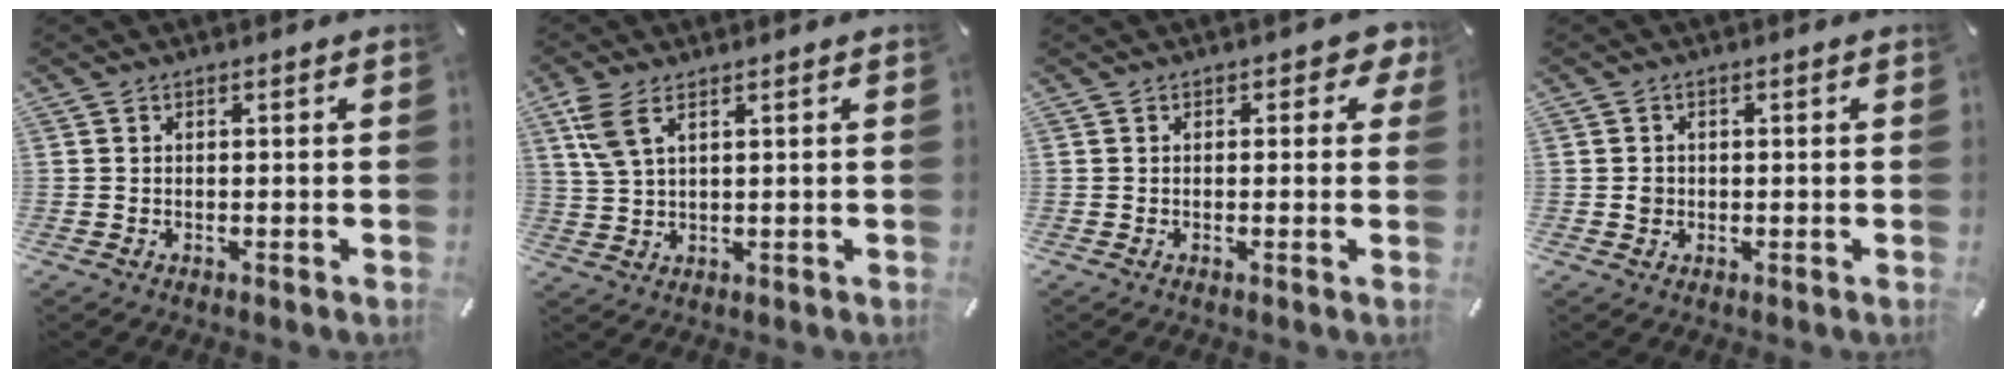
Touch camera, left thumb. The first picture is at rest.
{"total": 6.2, "force": [3.1, 2.5, 4.8], "torque": [-0.109, -0.001, 0.056]}
{"total": 2.6, "force": [0.7, 1.8, 1.7], "torque": [-0.020, 0.004, 0.007]}
{"total": 1.7, "force": [0.0, 1.6, 0.5], "torque": [-0.002, 0.003, -0.004]}